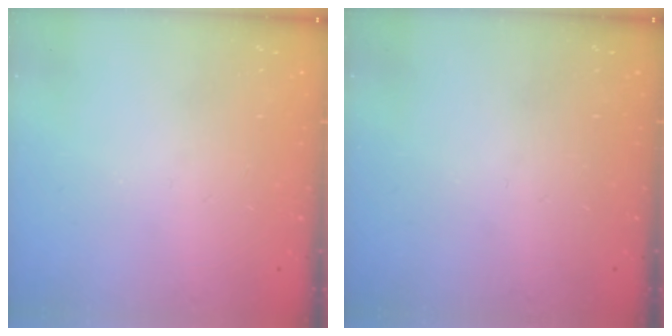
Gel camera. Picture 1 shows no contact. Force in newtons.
{"total": 0.0}